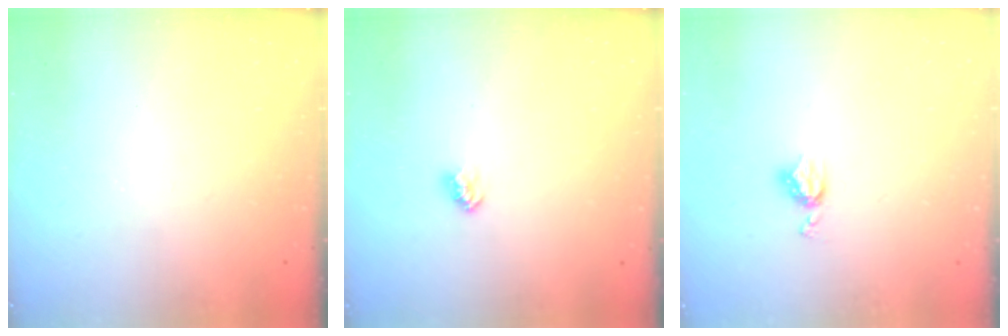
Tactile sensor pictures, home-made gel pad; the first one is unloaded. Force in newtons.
{"total": 2.4, "press": 2.4, "slide": 0.1}
{"total": 4.6, "press": 4.6, "slide": 0.4}